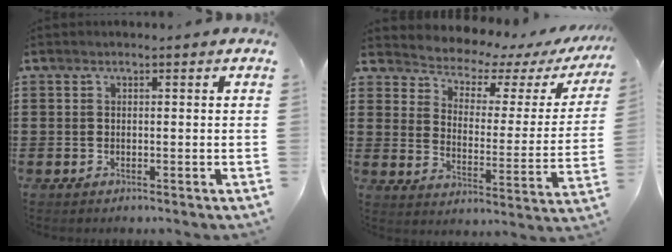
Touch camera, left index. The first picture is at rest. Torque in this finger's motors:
{"motor_torque": [1.37, -0.77, 0.18, 0.05]}